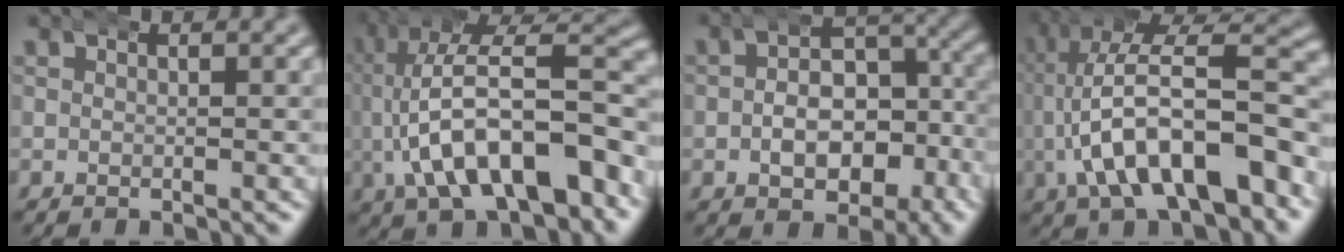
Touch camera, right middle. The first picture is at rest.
{"total": 13.3, "force": [-1.9, 7.3, 11.0], "torque": [-0.179, -0.006, -0.020]}
{"total": 7.5, "force": [-1.7, 5.3, 5.0], "torque": [-0.051, -0.006, -0.027]}
{"total": 12.3, "force": [-2.3, 6.6, 10.1], "torque": [-0.166, -0.004, -0.027]}